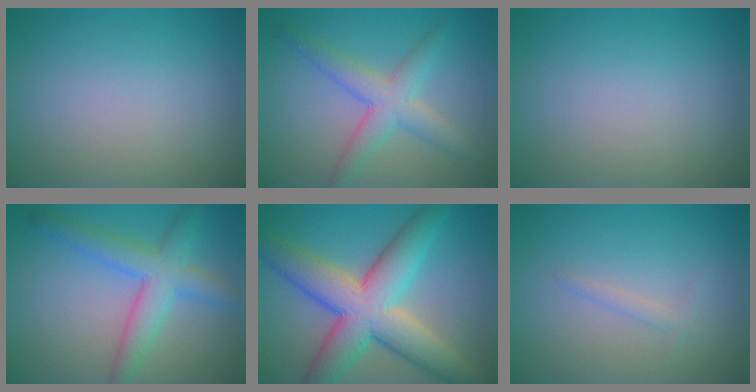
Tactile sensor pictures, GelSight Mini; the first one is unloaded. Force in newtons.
{"total": 4.1, "press": 4.1, "slide": 0.1}
{"total": 0.0}
{"total": 4.8, "press": 4.8, "slide": 0.1}
{"total": 10.1, "press": 10.1, "slide": 0.5}
{"total": 0.9, "press": 0.9, "slide": 0.0}